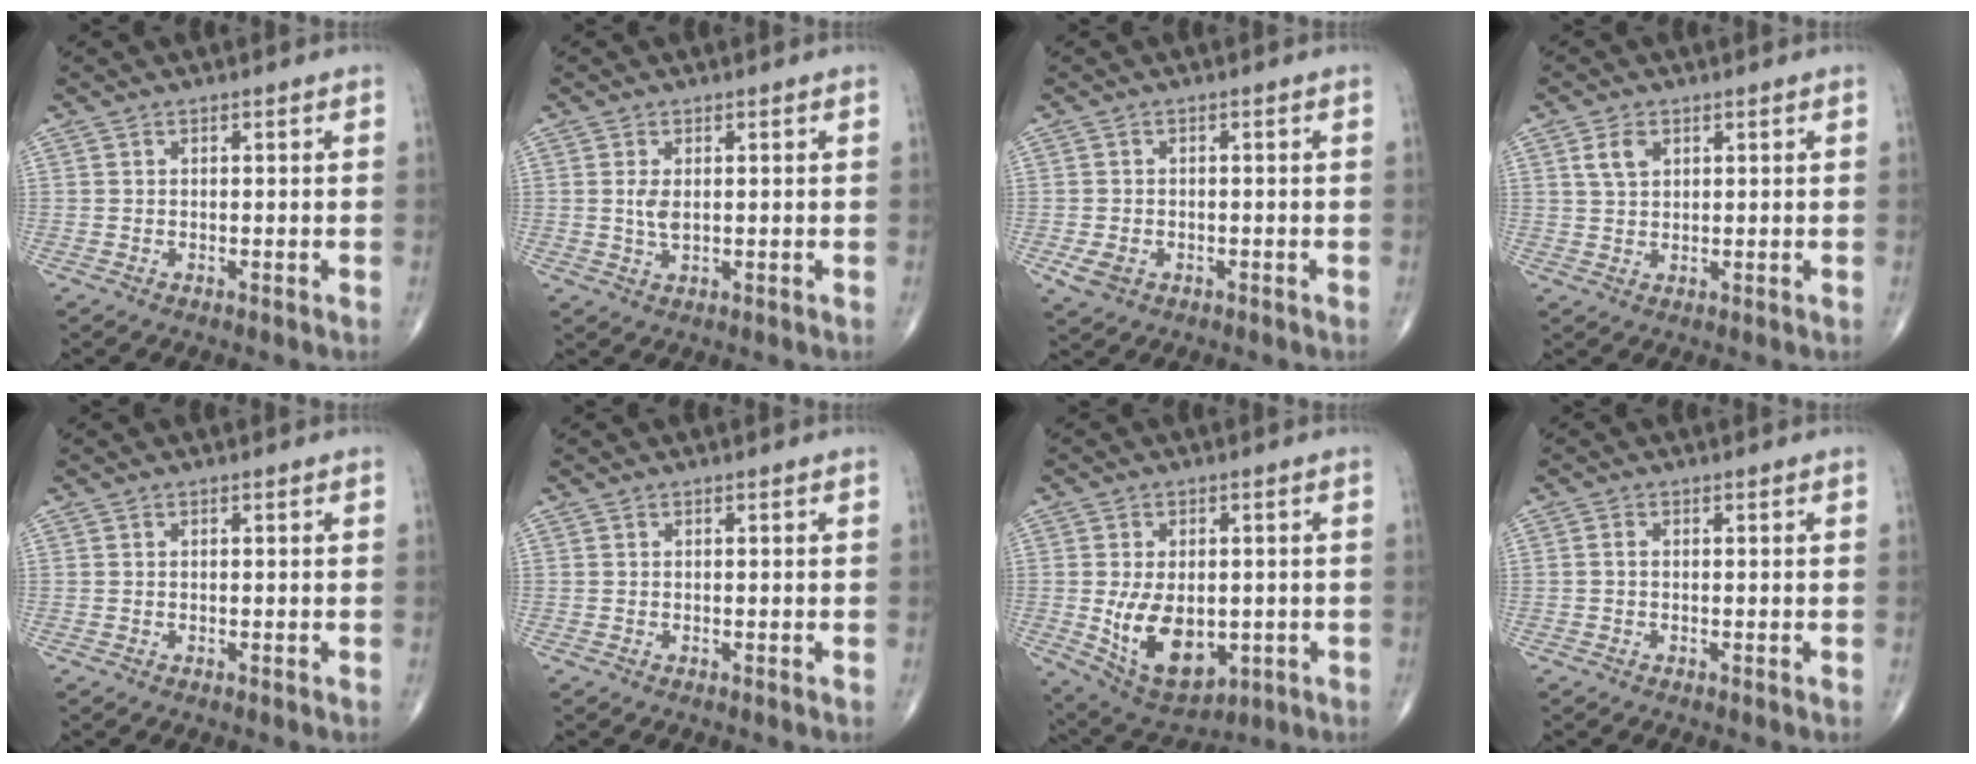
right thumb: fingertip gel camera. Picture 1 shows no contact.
{"total": 2.8, "force": [0.4, 1.3, 2.4], "torque": [-0.050, -0.005, 0.010]}
{"total": 3.4, "force": [-1.2, 2.5, 1.9], "torque": [-0.036, 0.000, -0.015]}
{"total": 3.7, "force": [1.6, 2.4, 2.4], "torque": [-0.040, -0.002, 0.034]}
{"total": 0.0}
{"total": 0.0}
{"total": 13.1, "force": [-1.9, 8.0, 10.2], "torque": [-0.148, -0.008, -0.006]}
{"total": 0.8, "force": [-0.1, 0.5, 0.6], "torque": [-0.010, 0.001, -0.006]}